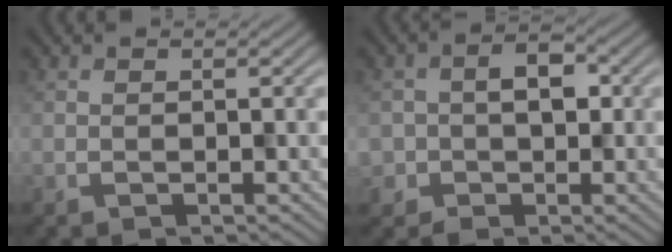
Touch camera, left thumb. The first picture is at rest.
{"total": 3.6, "force": [-0.7, 3.1, 1.8], "torque": [-0.021, 0.003, -0.018]}